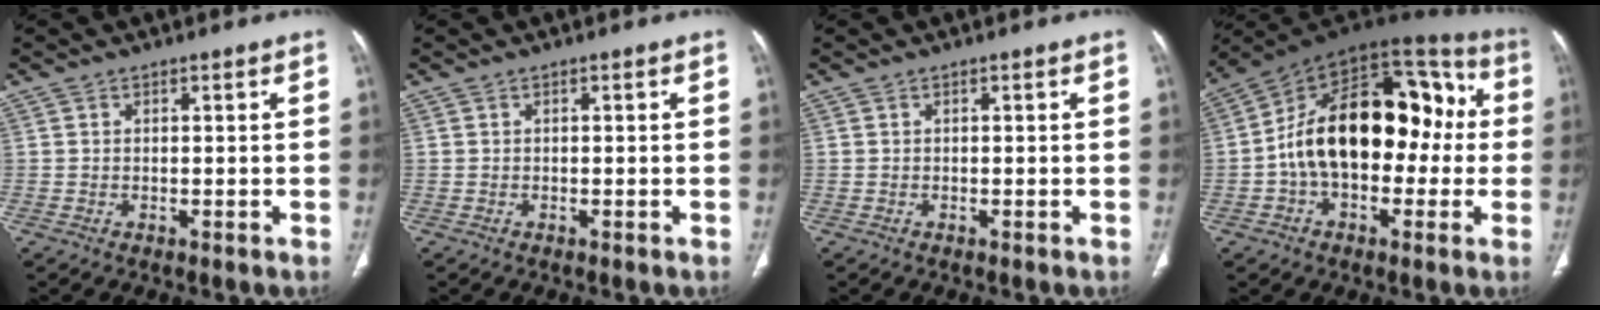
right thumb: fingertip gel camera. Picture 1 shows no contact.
{"total": 0.0}
{"total": 0.0}
{"total": 24.5, "force": [-0.1, 14.7, 19.5], "torque": [-0.282, 0.060, -0.008]}